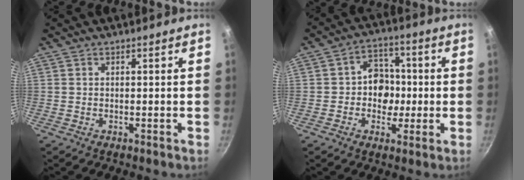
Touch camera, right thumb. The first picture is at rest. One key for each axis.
{"total": 8.6, "fx": -0.3, "fy": 7.3, "fz": 4.6, "tx": -0.014, "ty": 0.012, "tz": -0.016}